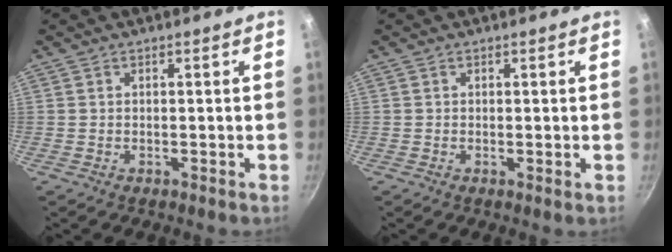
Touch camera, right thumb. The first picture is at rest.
{"total": 0.6, "force": [0.0, 0.1, 0.6], "torque": [-0.012, -0.004, -0.002]}